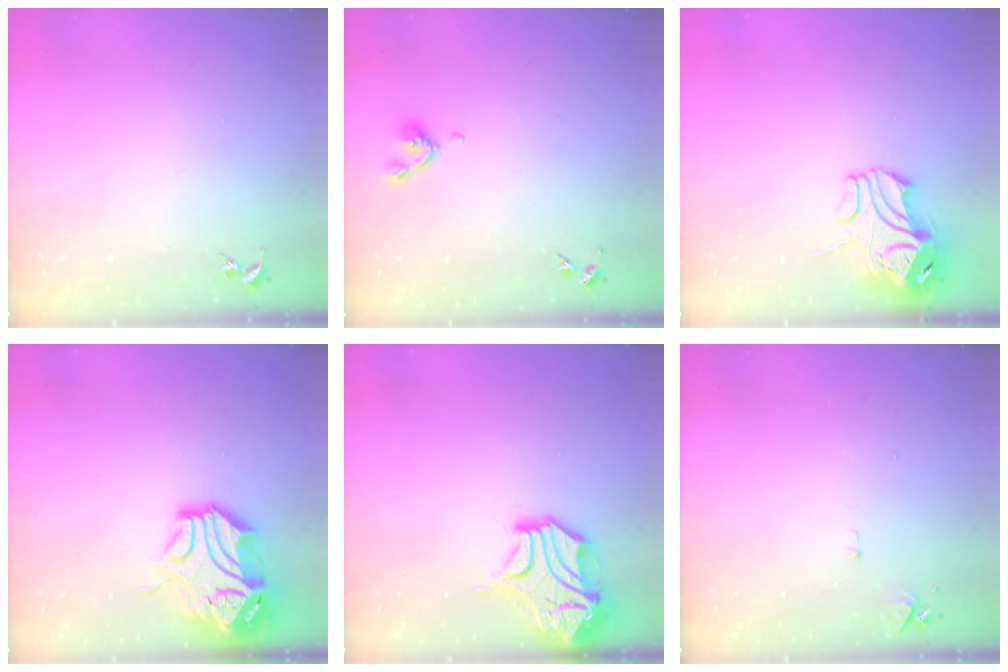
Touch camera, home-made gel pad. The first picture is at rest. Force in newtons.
{"total": 5.6, "press": 5.5, "slide": 1.0}
{"total": 10.5, "press": 10.4, "slide": 1.5}
{"total": 15.5, "press": 15.3, "slide": 2.3}
{"total": 15.8, "press": 15.6, "slide": 2.5}
{"total": 5.6, "press": 5.5, "slide": 0.8}